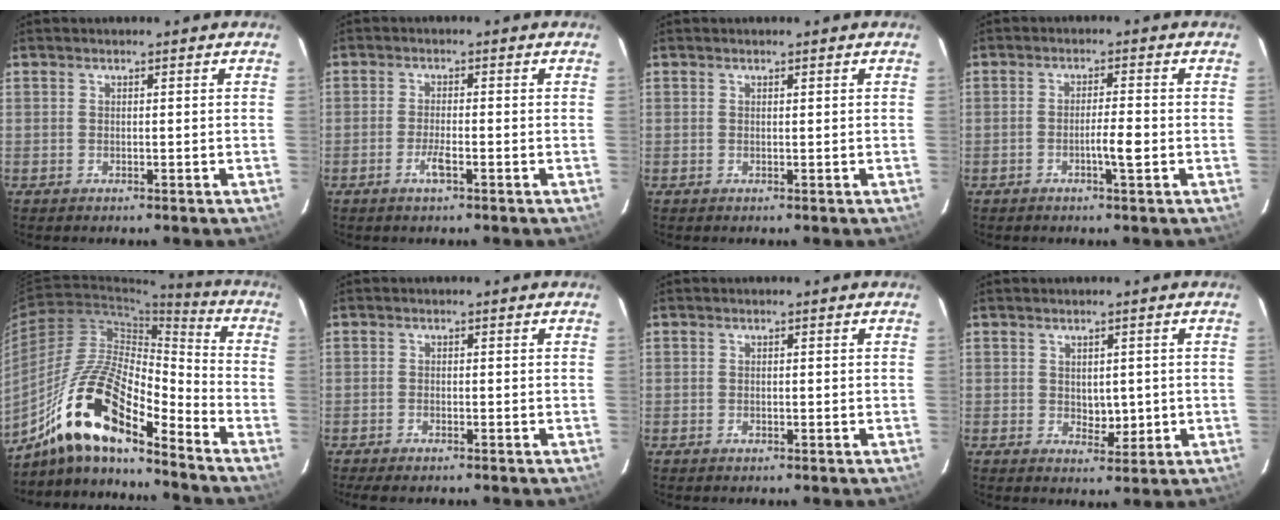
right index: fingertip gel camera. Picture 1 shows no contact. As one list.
[{"total": 2.8, "force": [-1.4, 0.4, 2.4], "torque": [-0.049, -0.002, -0.027]}, {"total": 0.0}, {"total": 3.5, "force": [-1.2, 0.2, 3.3], "torque": [-0.055, 0.001, -0.020]}, {"total": 17.3, "force": [-11.9, 4.2, 11.8], "torque": [-0.220, 0.019, -0.210]}, {"total": 3.0, "force": [-2.2, 1.0, 1.8], "torque": [-0.035, -0.007, -0.031]}, {"total": 0.9, "force": [-0.3, 0.6, 0.6], "torque": [-0.010, 0.001, -0.004]}, {"total": 1.9, "force": [-0.1, 1.1, 1.5], "torque": [-0.025, -0.003, 0.003]}]